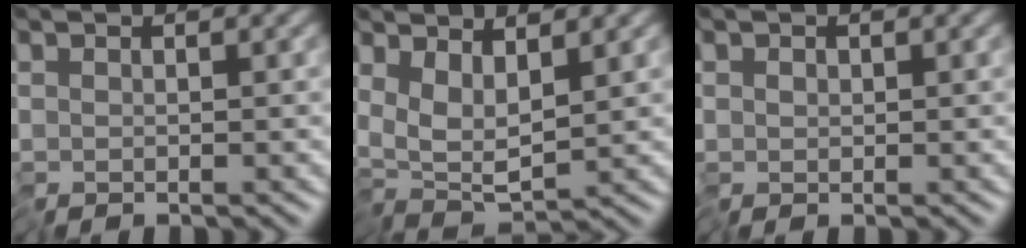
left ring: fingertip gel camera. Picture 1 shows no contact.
{"total": 3.7, "force": [1.2, 1.1, 3.3], "torque": [-0.069, -0.003, 0.023]}
{"total": 0.8, "force": [-0.1, 0.7, 0.4], "torque": [-0.011, 0.000, -0.005]}